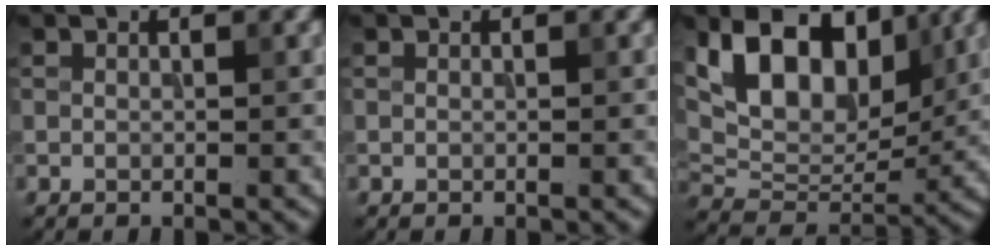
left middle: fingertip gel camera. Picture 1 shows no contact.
{"total": 0.0}
{"total": 10.3, "force": [4.2, 6.4, 6.8], "torque": [-0.121, -0.007, 0.071]}